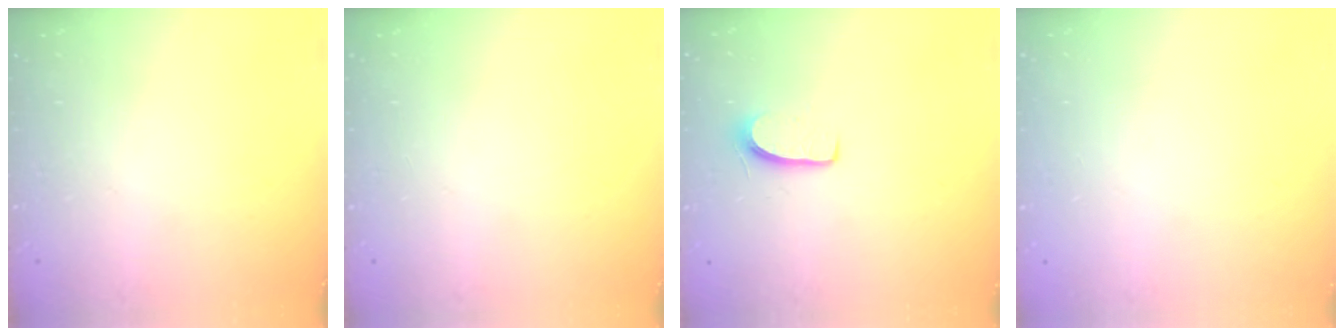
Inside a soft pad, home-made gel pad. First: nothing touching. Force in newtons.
{"total": 0.0}
{"total": 6.7, "press": 6.7, "slide": 0.5}
{"total": 0.0}